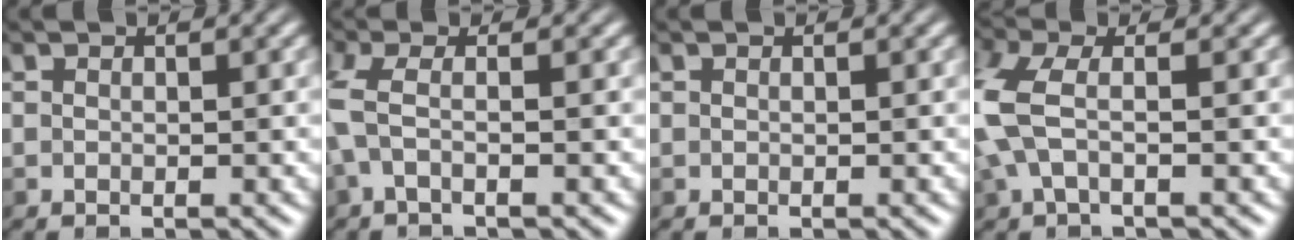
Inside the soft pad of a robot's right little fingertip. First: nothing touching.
{"total": 2.1, "force": [-0.2, 0.4, 2.0], "torque": [-0.059, 0.007, -0.008]}
{"total": 0.0}
{"total": 4.6, "force": [-0.2, 2.2, 4.1], "torque": [-0.119, 0.010, -0.008]}